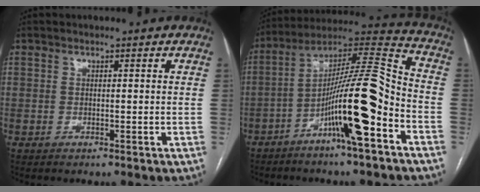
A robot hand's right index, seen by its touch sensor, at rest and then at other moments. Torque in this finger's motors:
{"motor_torque": [1.44, 0.70, 1.05, 0.20]}